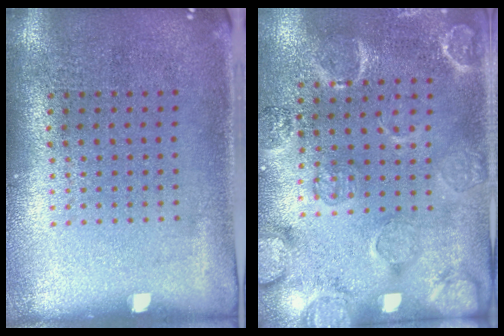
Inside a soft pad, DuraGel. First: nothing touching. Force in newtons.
{"total": 2.5, "press": 2.2, "slide": 1.3}